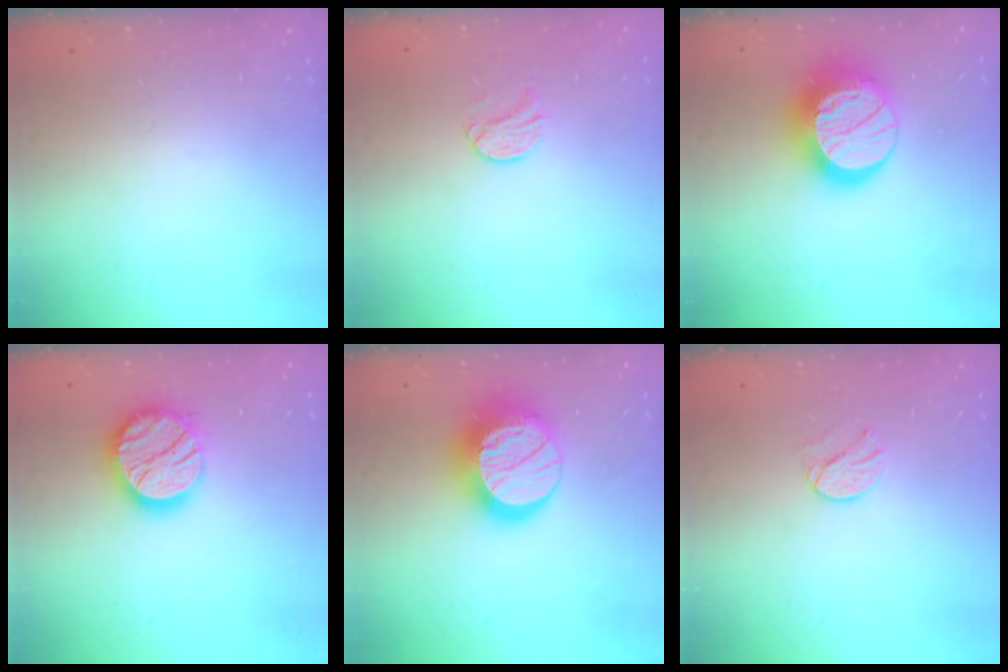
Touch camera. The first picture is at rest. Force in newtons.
{"total": 9.2, "press": 9.2, "slide": 0.6}
{"total": 17.9, "press": 17.8, "slide": 1.4}
{"total": 17.1, "press": 17.1, "slide": 1.3}
{"total": 17.9, "press": 17.8, "slide": 1.4}
{"total": 5.5, "press": 5.4, "slide": 0.6}